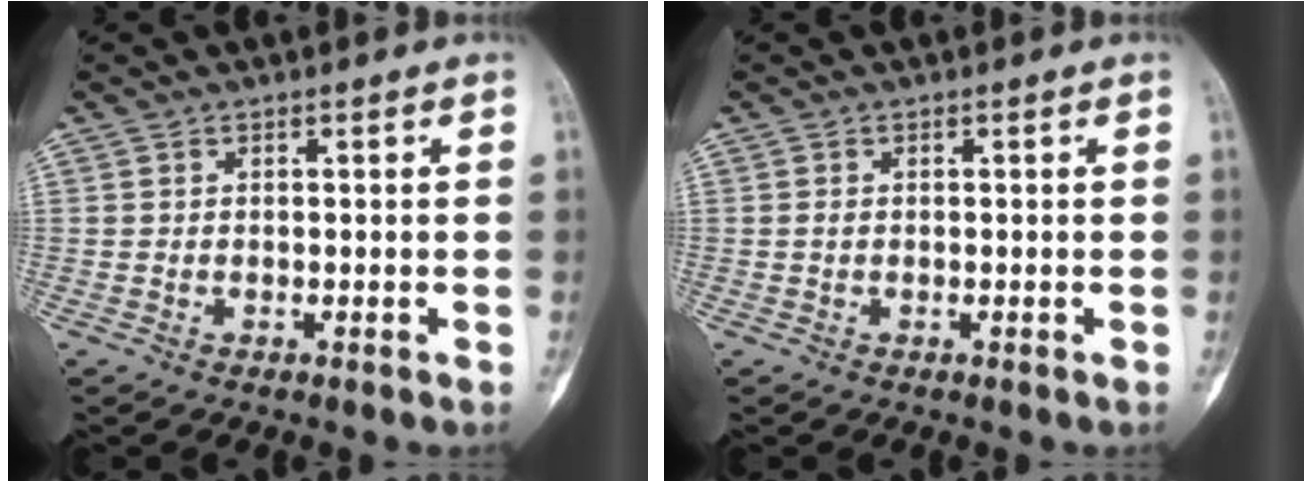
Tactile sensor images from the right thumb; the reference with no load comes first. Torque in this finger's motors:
{"motor_torque": [0.39, 0.43, -0.01, -0.14, 0.02]}